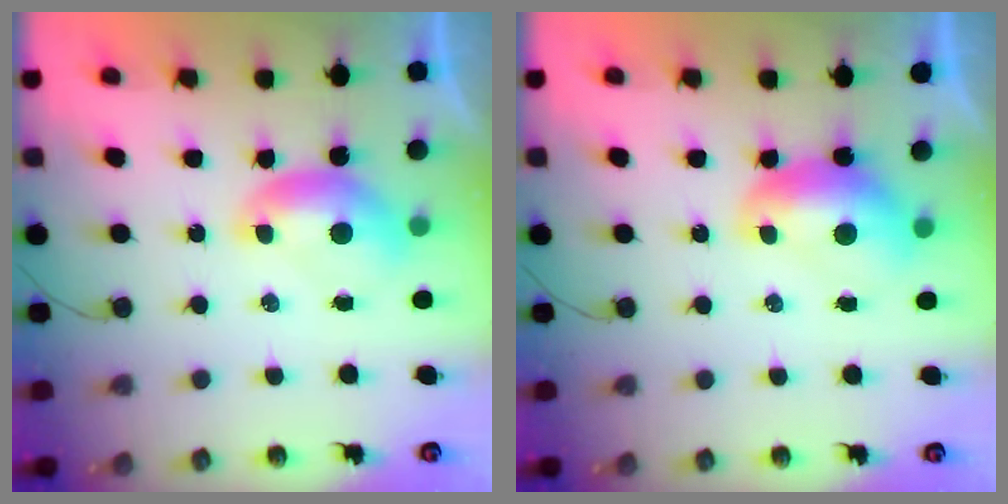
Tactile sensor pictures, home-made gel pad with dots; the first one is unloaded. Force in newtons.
{"total": 1.5, "press": 1.4, "slide": 0.4}